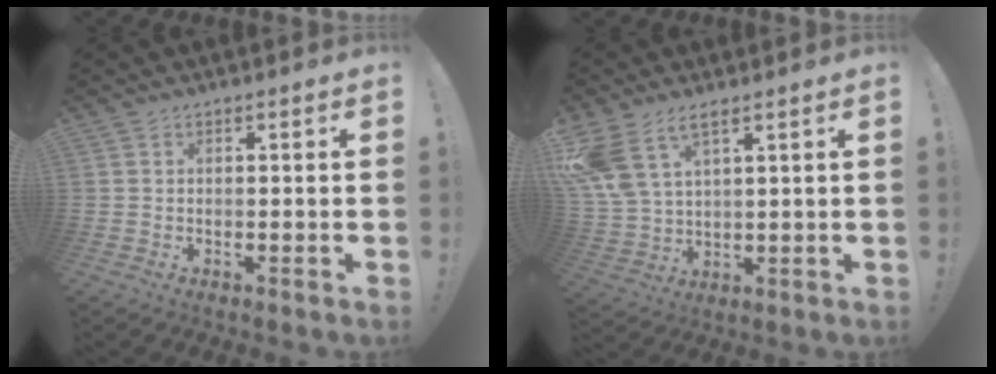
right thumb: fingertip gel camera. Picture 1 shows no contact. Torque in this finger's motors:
{"motor_torque": [0.46, 0.83, 1.34, 0.68, 0.46]}